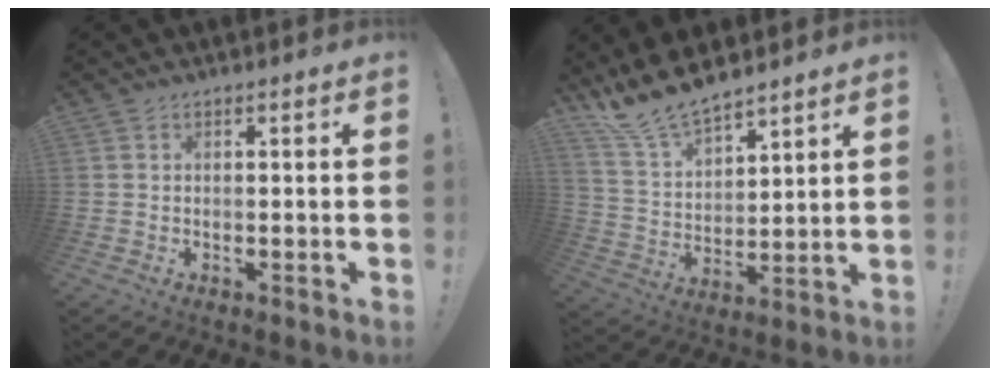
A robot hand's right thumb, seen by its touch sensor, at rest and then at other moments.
{"total": 12.1, "force": [11.1, 3.3, 3.4], "torque": [-0.091, -0.088, 0.210]}